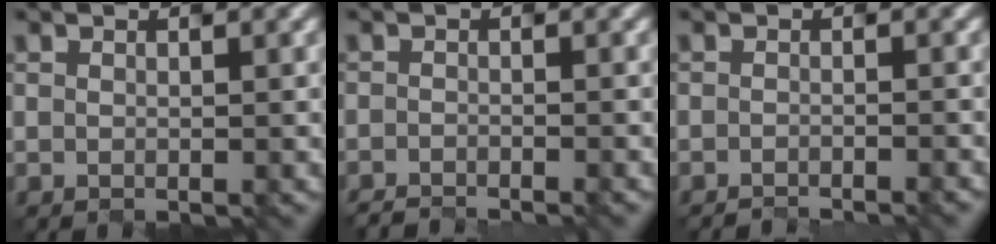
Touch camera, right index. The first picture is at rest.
{"total": 1.6, "force": [-1.6, 0.0, 0.1], "torque": [0.014, -0.005, -0.030]}
{"total": 1.2, "force": [-1.2, 0.0, 0.2], "torque": [0.011, -0.008, -0.031]}